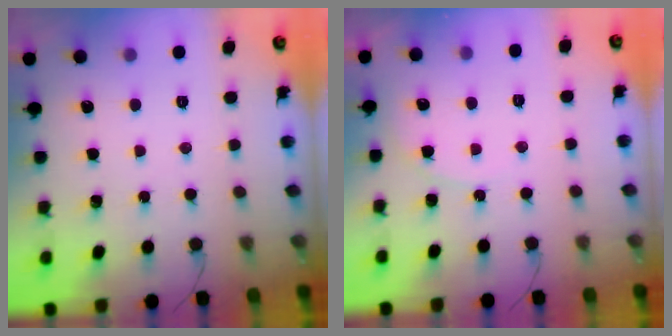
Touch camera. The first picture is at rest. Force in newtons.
{"total": 5.2, "press": 5.2, "slide": 0.5}